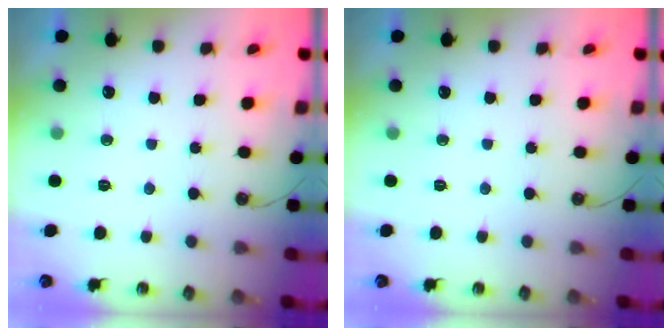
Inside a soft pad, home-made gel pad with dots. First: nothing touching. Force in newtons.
{"total": 0.0}